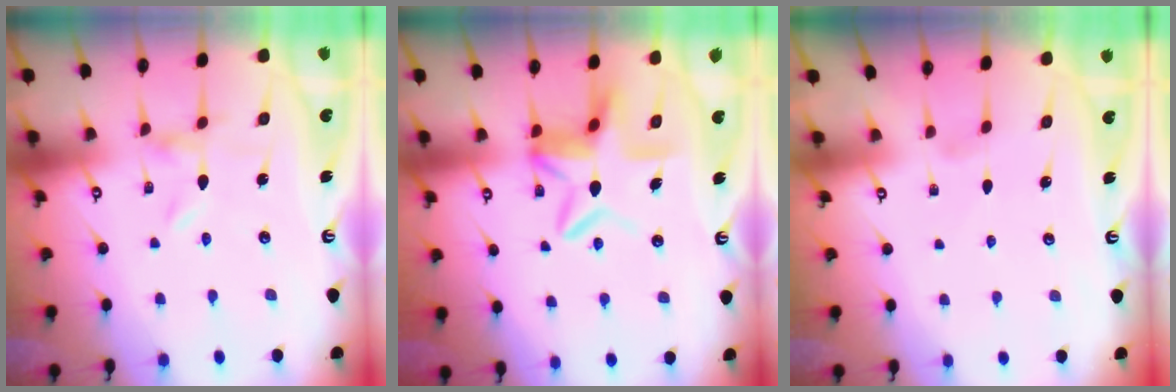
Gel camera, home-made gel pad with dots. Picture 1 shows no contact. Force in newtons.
{"total": 10.1, "press": 10.0, "slide": 1.1}
{"total": 0.0}